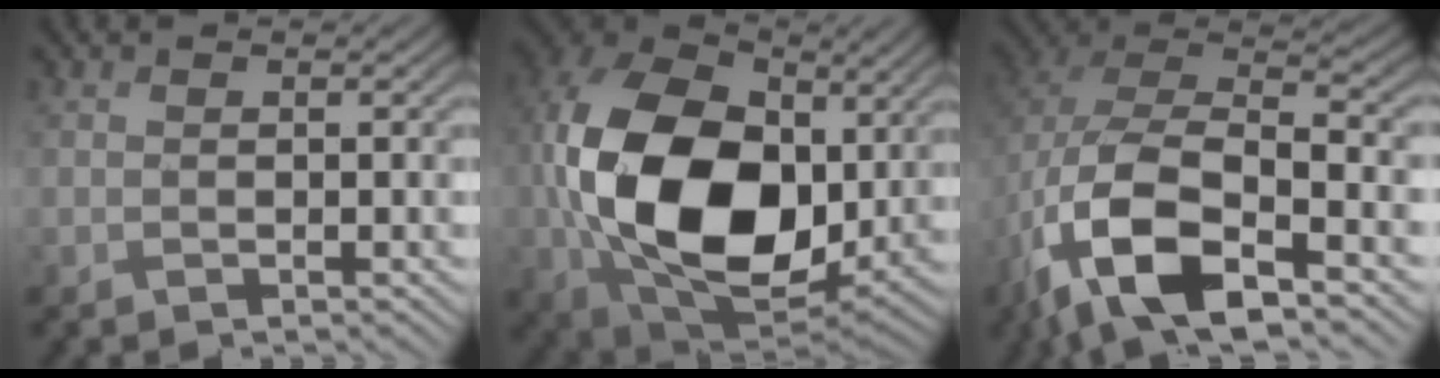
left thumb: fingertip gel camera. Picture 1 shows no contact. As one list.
[{"total": 19.8, "force": [0.5, 13.5, 14.5], "torque": [-0.341, -0.012, 0.016]}, {"total": 15.4, "force": [-5.6, 8.0, 12.0], "torque": [-0.275, -0.032, -0.095]}]